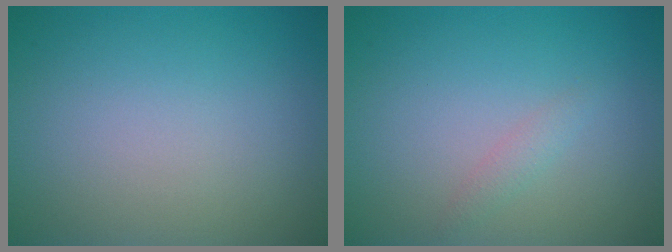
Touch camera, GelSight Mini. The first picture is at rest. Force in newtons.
{"total": 0.9, "press": 0.9, "slide": 0.0}